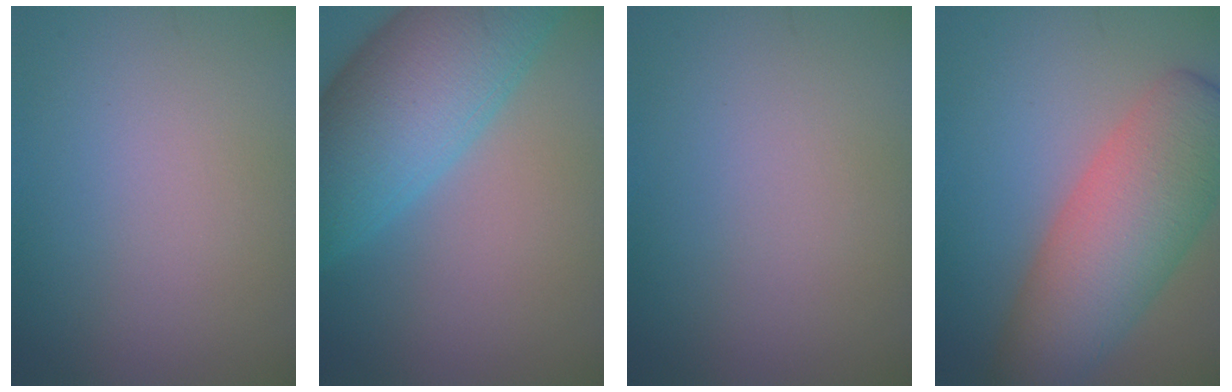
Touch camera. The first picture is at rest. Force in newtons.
{"total": 10.6, "press": 10.6, "slide": 0.3}
{"total": 0.0}
{"total": 9.2, "press": 9.2, "slide": 0.5}